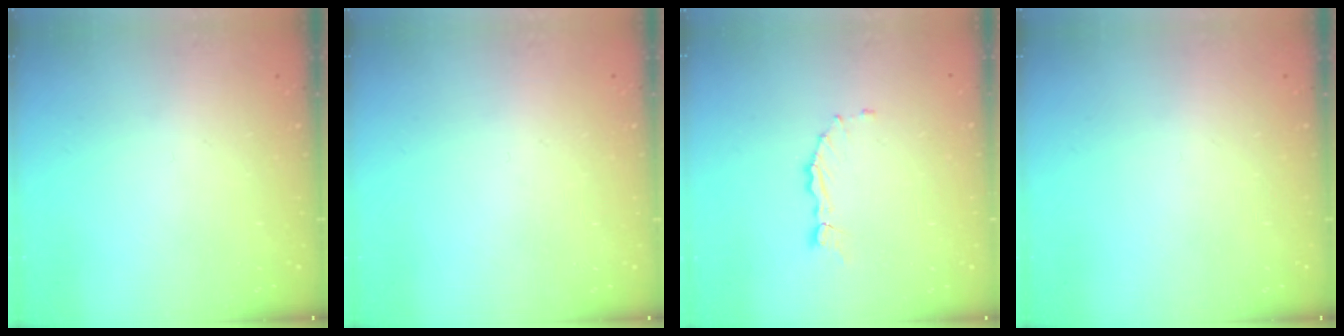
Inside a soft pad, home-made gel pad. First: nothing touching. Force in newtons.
{"total": 0.0}
{"total": 1.9, "press": 1.9, "slide": 0.3}
{"total": 0.0}